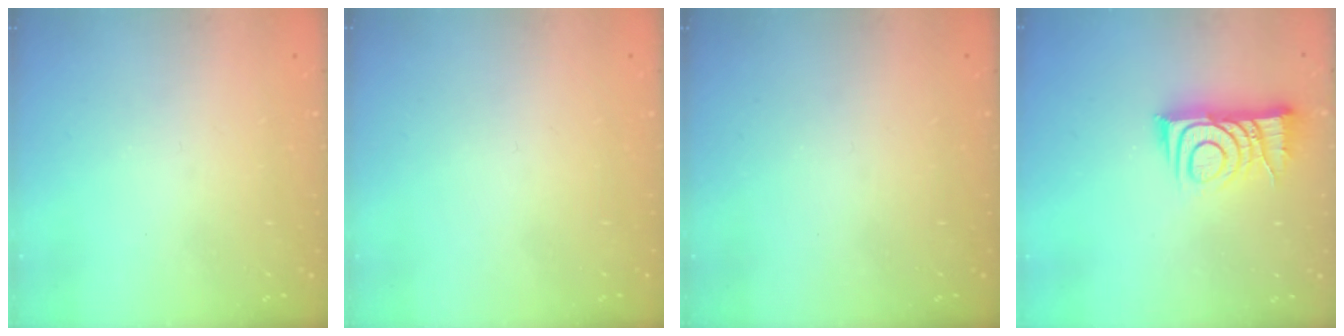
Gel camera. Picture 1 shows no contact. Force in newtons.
{"total": 1.7, "press": 1.7, "slide": 0.1}
{"total": 0.0}
{"total": 9.7, "press": 9.6, "slide": 1.0}